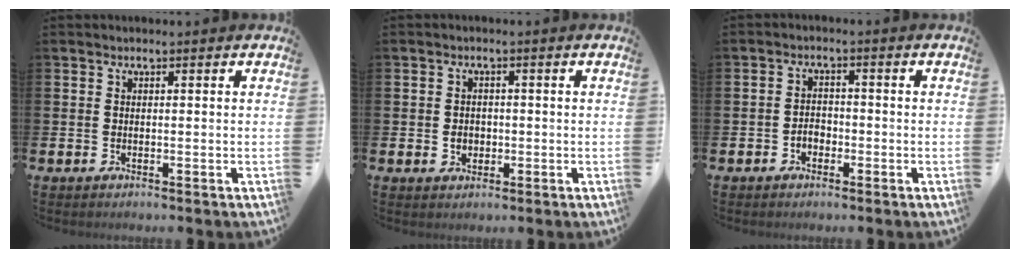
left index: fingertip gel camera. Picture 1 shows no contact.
{"total": 1.9, "force": [-0.2, 1.7, 0.9], "torque": [-0.008, 0.003, -0.009]}
{"total": 1.9, "force": [-1.1, 1.4, 0.7], "torque": [-0.013, 0.002, -0.026]}